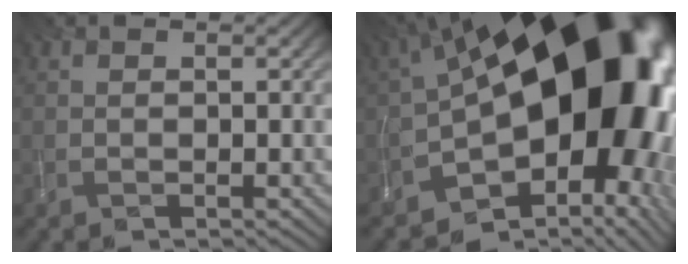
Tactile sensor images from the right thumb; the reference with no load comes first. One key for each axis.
{"total": 21.6, "fx": 0.1, "fy": 12.5, "fz": 17.6, "tx": -0.255, "ty": -0.064, "tz": 0.040}